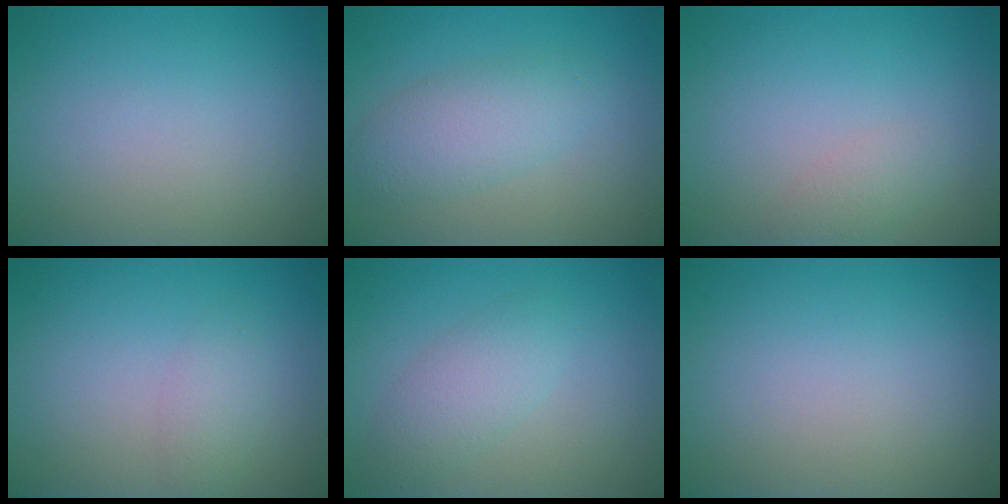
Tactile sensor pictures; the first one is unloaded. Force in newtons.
{"total": 3.7, "press": 3.7, "slide": 0.2}
{"total": 1.4, "press": 1.4, "slide": 0.1}
{"total": 1.6, "press": 1.6, "slide": 0.1}
{"total": 2.8, "press": 2.8, "slide": 0.2}
{"total": 0.0}